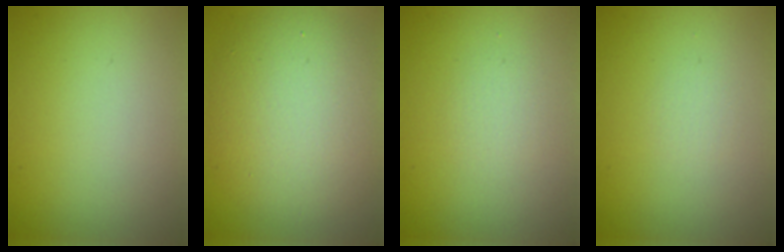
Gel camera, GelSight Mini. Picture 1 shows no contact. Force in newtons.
{"total": 8.1, "press": 8.0, "slide": 0.5}
{"total": 1.1, "press": 1.1, "slide": 0.2}
{"total": 0.5, "press": 0.5, "slide": 0.0}